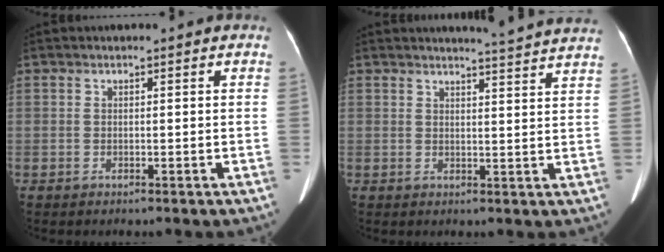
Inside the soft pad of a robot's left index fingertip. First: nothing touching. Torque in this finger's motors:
{"motor_torque": [-0.16, -1.16, -0.01, 0.03]}